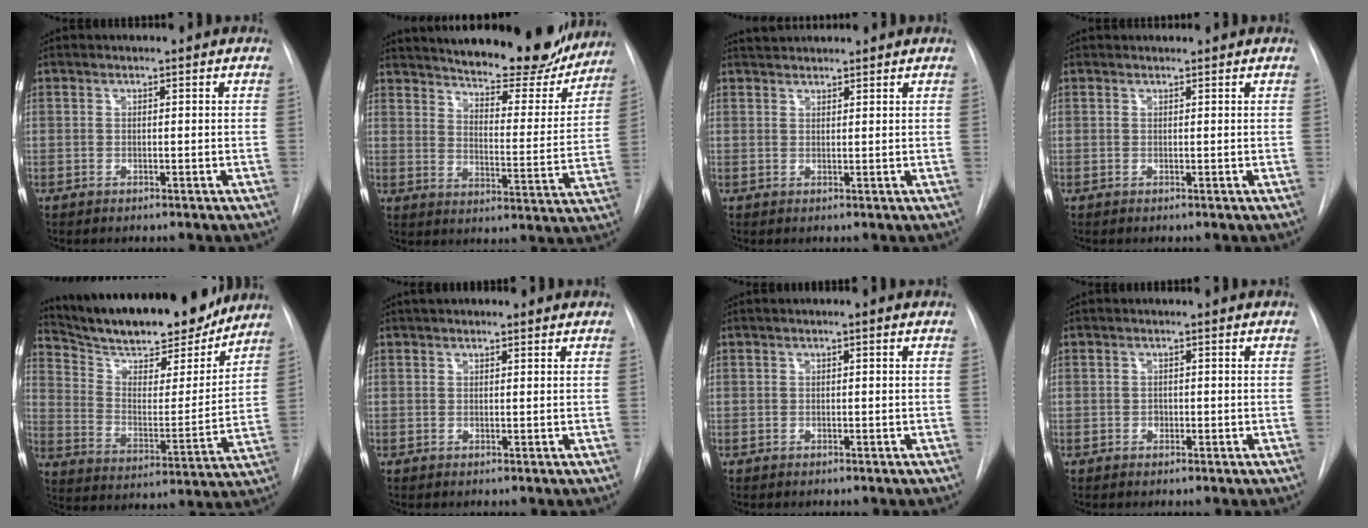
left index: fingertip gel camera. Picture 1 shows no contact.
{"total": 24.3, "force": [21.5, 5.2, 10.0], "torque": [-0.155, -0.044, 0.276]}
{"total": 3.6, "force": [3.5, 0.5, 0.9], "torque": [-0.014, 0.034, 0.061]}
{"total": 2.3, "force": [2.2, 0.3, 0.4], "torque": [-0.007, 0.024, 0.031]}
{"total": 22.8, "force": [20.1, 4.8, 9.5], "torque": [-0.160, -0.008, 0.303]}
{"total": 3.0, "force": [2.3, 1.0, 1.8], "torque": [-0.027, 0.025, 0.034]}
{"total": 0.8, "force": [0.2, 0.1, 0.8], "torque": [-0.015, 0.004, 0.002]}
{"total": 0.8, "force": [-0.2, 0.7, 0.4], "torque": [-0.002, 0.003, -0.003]}